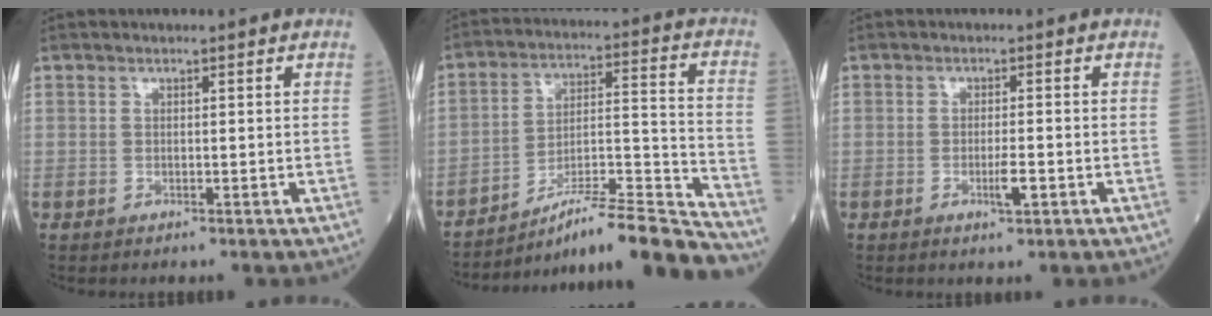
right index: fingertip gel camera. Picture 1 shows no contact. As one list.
[{"total": 17.6, "force": [-15.9, 0.0, 7.6], "torque": [-0.107, 0.026, -0.255]}, {"total": 2.5, "force": [-0.9, 0.2, 2.3], "torque": [-0.043, -0.002, -0.012]}]